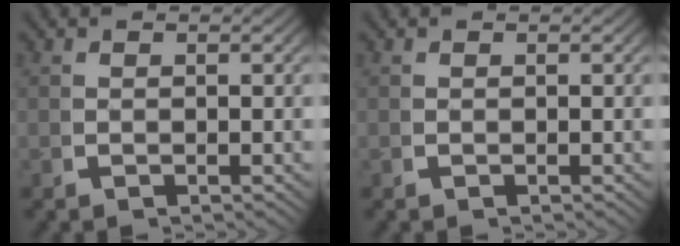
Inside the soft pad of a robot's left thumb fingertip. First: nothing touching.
{"total": 0.0}